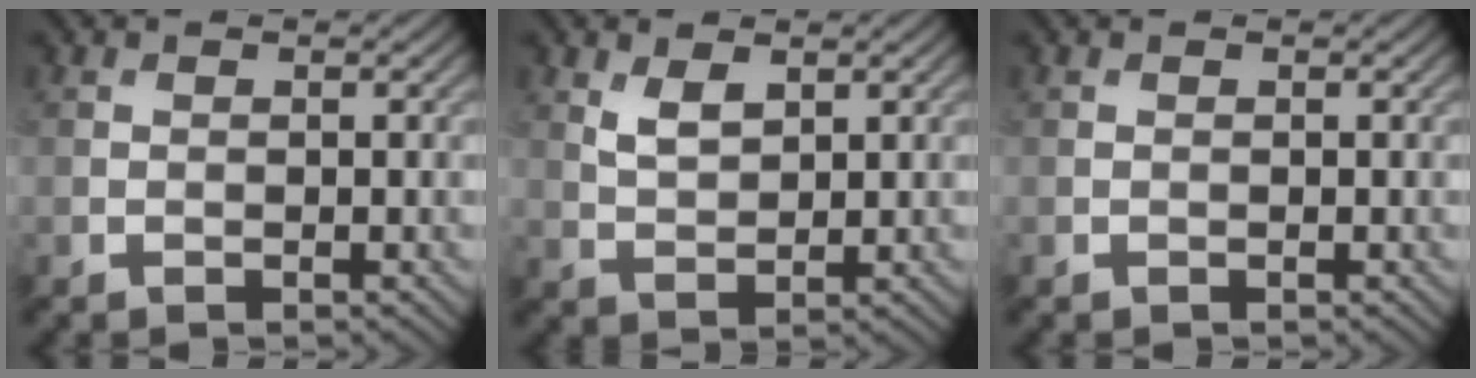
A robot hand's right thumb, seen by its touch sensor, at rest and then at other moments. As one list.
[{"total": 2.9, "force": [1.6, 1.5, 1.9], "torque": [-0.047, -0.005, 0.037]}, {"total": 0.0}]